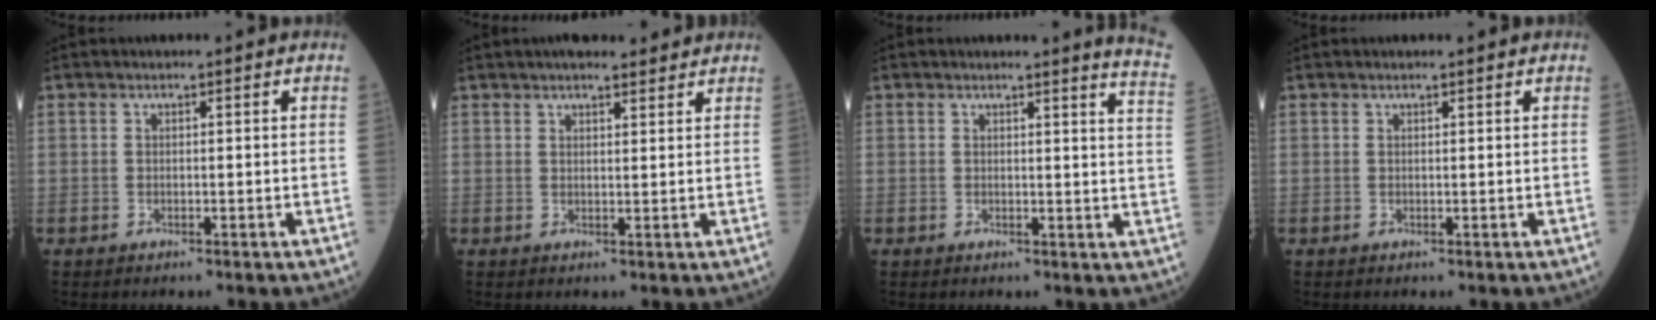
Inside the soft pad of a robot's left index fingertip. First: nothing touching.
{"total": 6.6, "force": [5.8, 1.4, 2.8], "torque": [-0.034, 0.021, 0.079]}
{"total": 6.4, "force": [6.1, -1.1, 1.5], "torque": [-0.014, -0.069, 0.039]}
{"total": 0.6, "force": [0.6, -0.1, 0.2], "torque": [-0.004, 0.005, 0.009]}